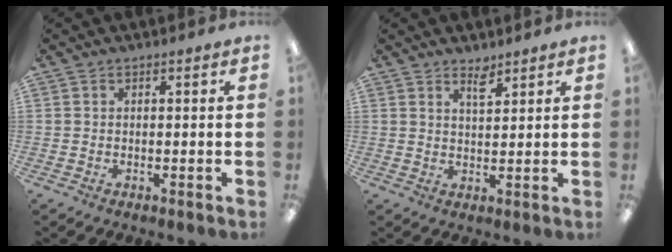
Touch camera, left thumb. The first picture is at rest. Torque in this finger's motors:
{"motor_torque": [-0.29, -0.23, -0.27, -0.03, 0.04]}